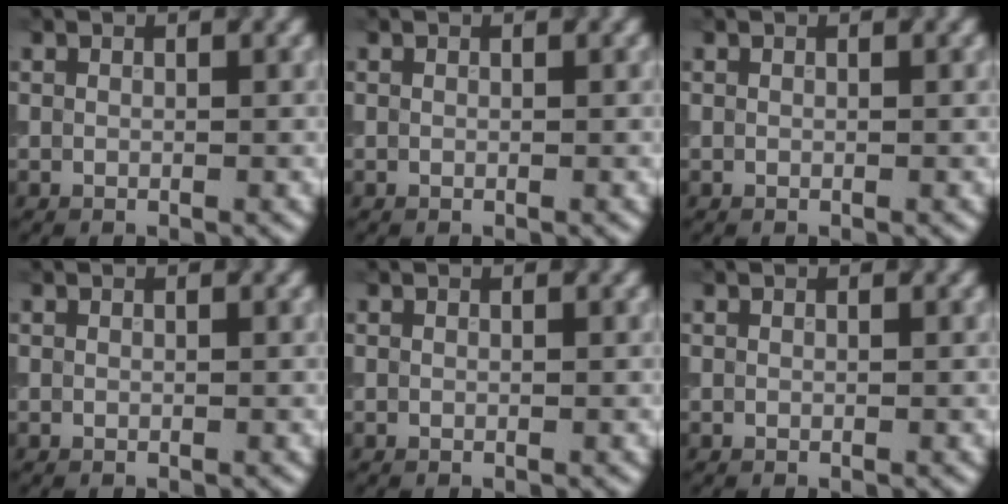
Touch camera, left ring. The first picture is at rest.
{"total": 0.0}
{"total": 0.0}
{"total": 0.0}
{"total": 0.0}
{"total": 0.0}